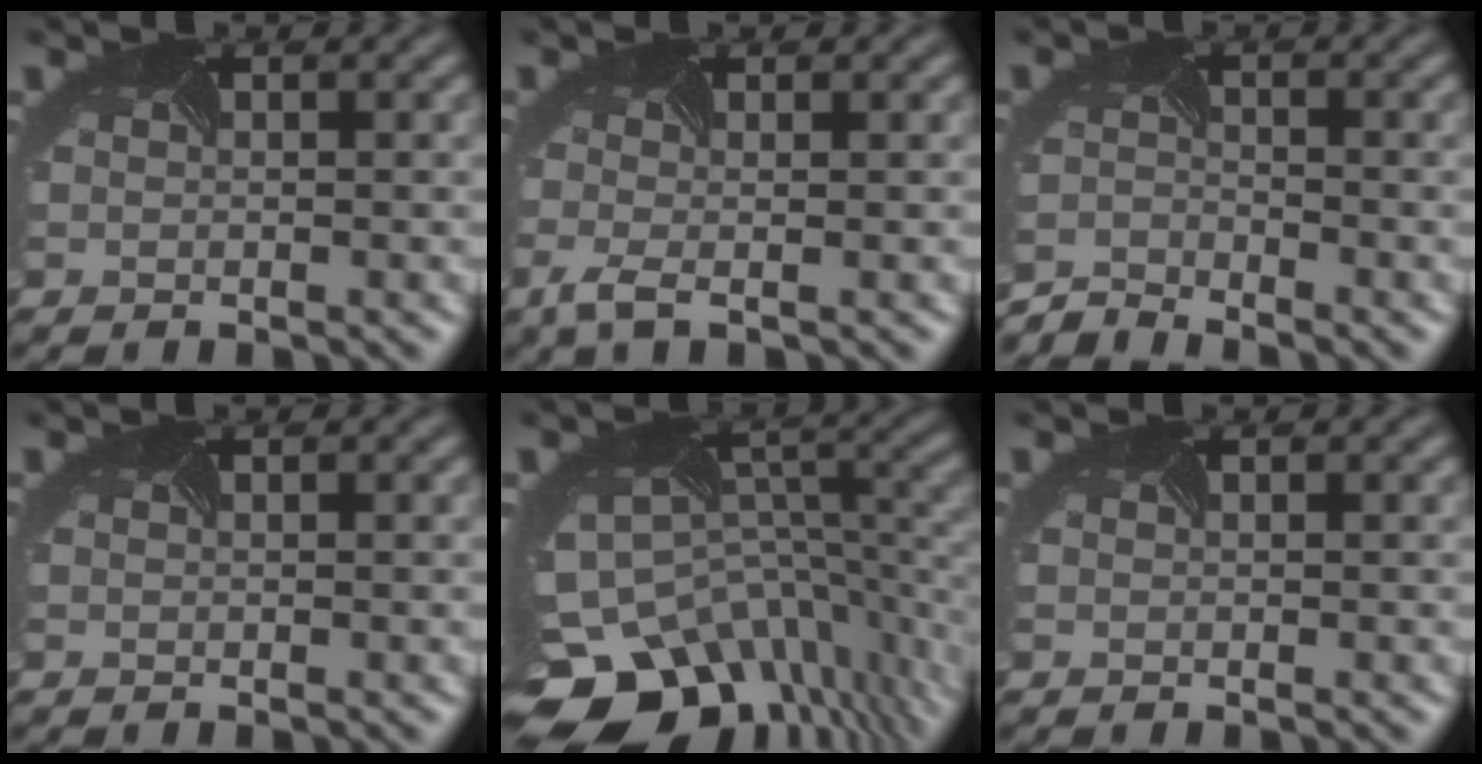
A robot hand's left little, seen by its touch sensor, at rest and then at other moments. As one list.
[{"total": 1.9, "force": [-1.1, 0.2, 1.6], "torque": [-0.046, -0.001, -0.028]}, {"total": 3.6, "force": [-3.5, -0.4, -0.8], "torque": [0.003, -0.006, -0.070]}, {"total": 0.0}, {"total": 13.7, "force": [-8.3, 8.3, 7.2], "torque": [-0.163, -0.037, -0.102]}, {"total": 0.0}]